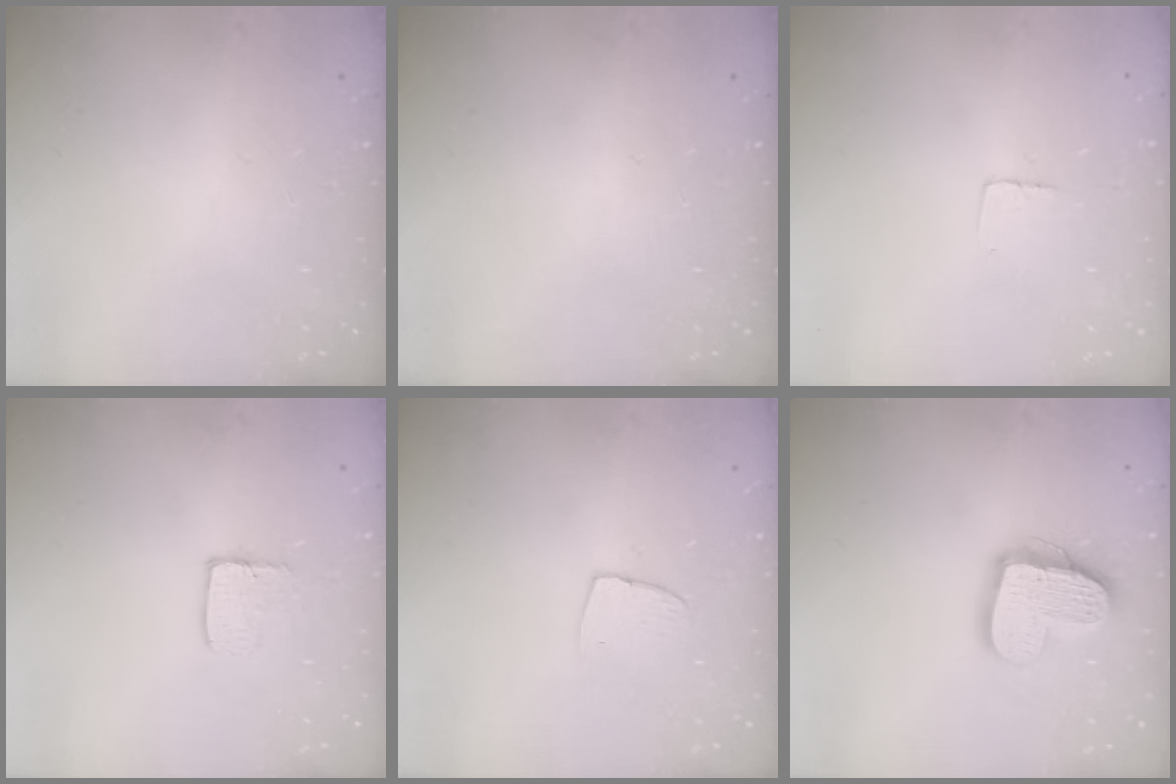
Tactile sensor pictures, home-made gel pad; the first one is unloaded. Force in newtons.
{"total": 0.0}
{"total": 2.9, "press": 2.9, "slide": 0.2}
{"total": 3.4, "press": 3.4, "slide": 0.3}
{"total": 6.4, "press": 6.4, "slide": 0.3}
{"total": 16.4, "press": 16.4, "slide": 1.5}